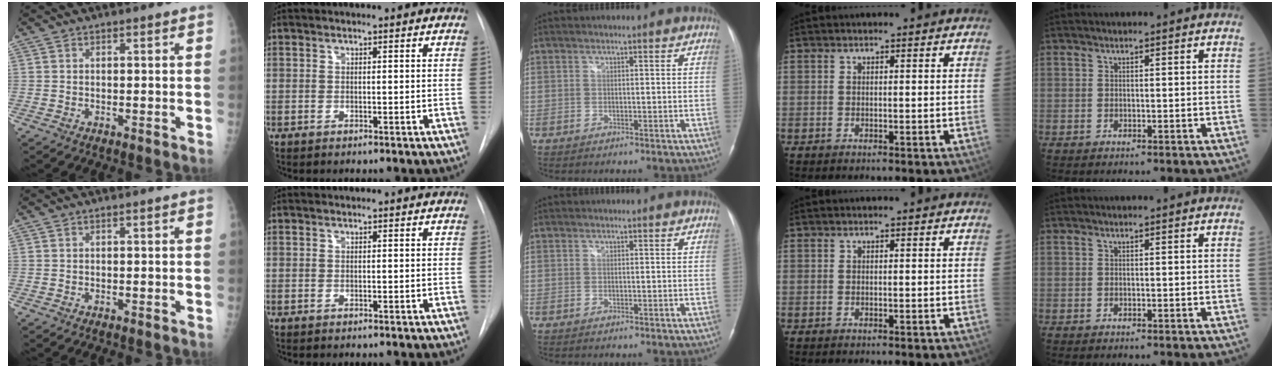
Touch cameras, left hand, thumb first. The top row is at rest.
{}